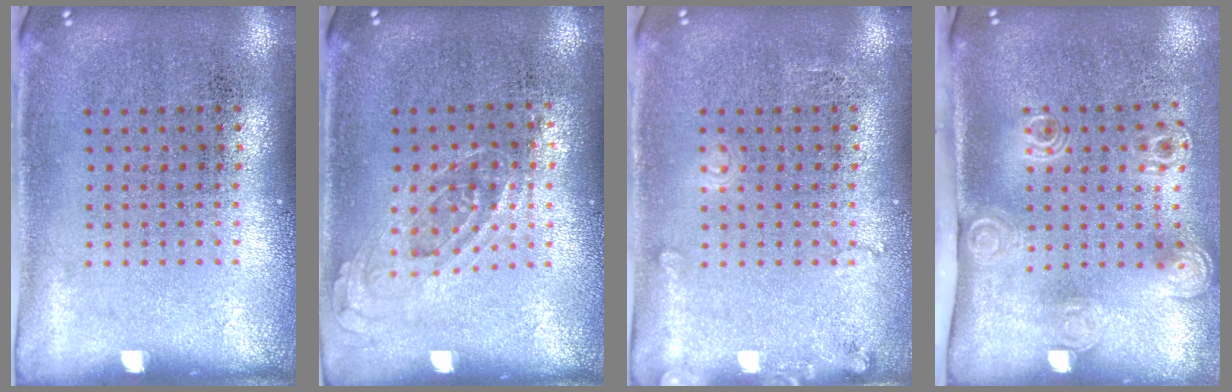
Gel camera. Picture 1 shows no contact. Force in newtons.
{"total": 0.8, "press": 0.7, "slide": 0.4}
{"total": 1.3, "press": 1.3, "slide": 0.1}
{"total": 2.1, "press": 1.5, "slide": 1.5}